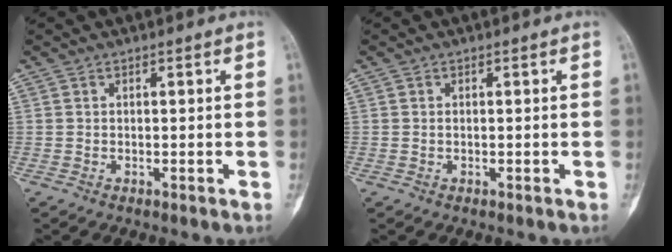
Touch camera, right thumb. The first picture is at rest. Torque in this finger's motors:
{"motor_torque": [-0.49, -0.22, 0.04, 0.47, 0.01]}